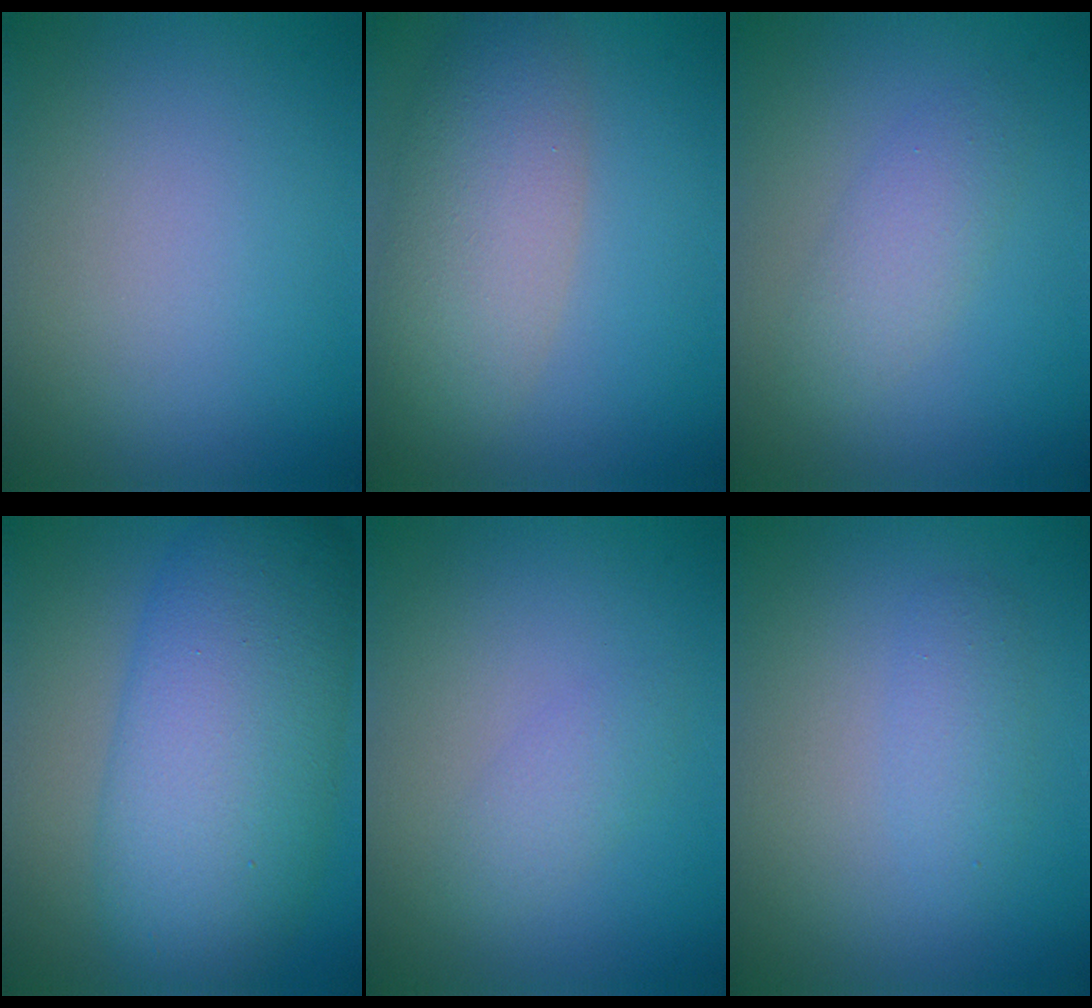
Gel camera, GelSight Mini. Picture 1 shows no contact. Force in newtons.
{"total": 5.7, "press": 5.7, "slide": 0.4}
{"total": 2.3, "press": 2.3, "slide": 0.1}
{"total": 10.4, "press": 10.4, "slide": 0.4}
{"total": 1.6, "press": 1.6, "slide": 0.0}
{"total": 1.7, "press": 1.7, "slide": 0.0}